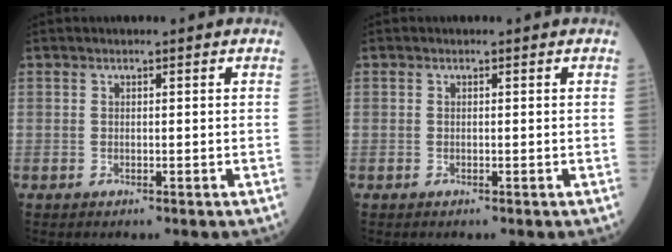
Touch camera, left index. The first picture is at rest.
{"total": 0.0}